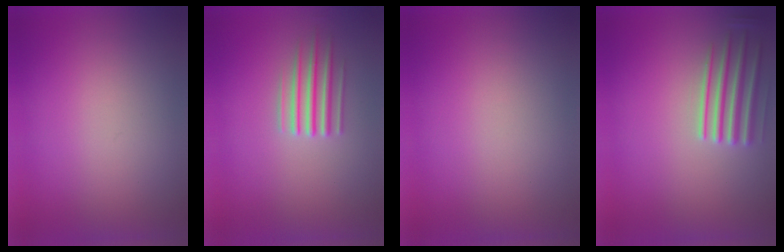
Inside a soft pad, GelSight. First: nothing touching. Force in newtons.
{"total": 2.9}
{"total": 0.0}
{"total": 4.3}